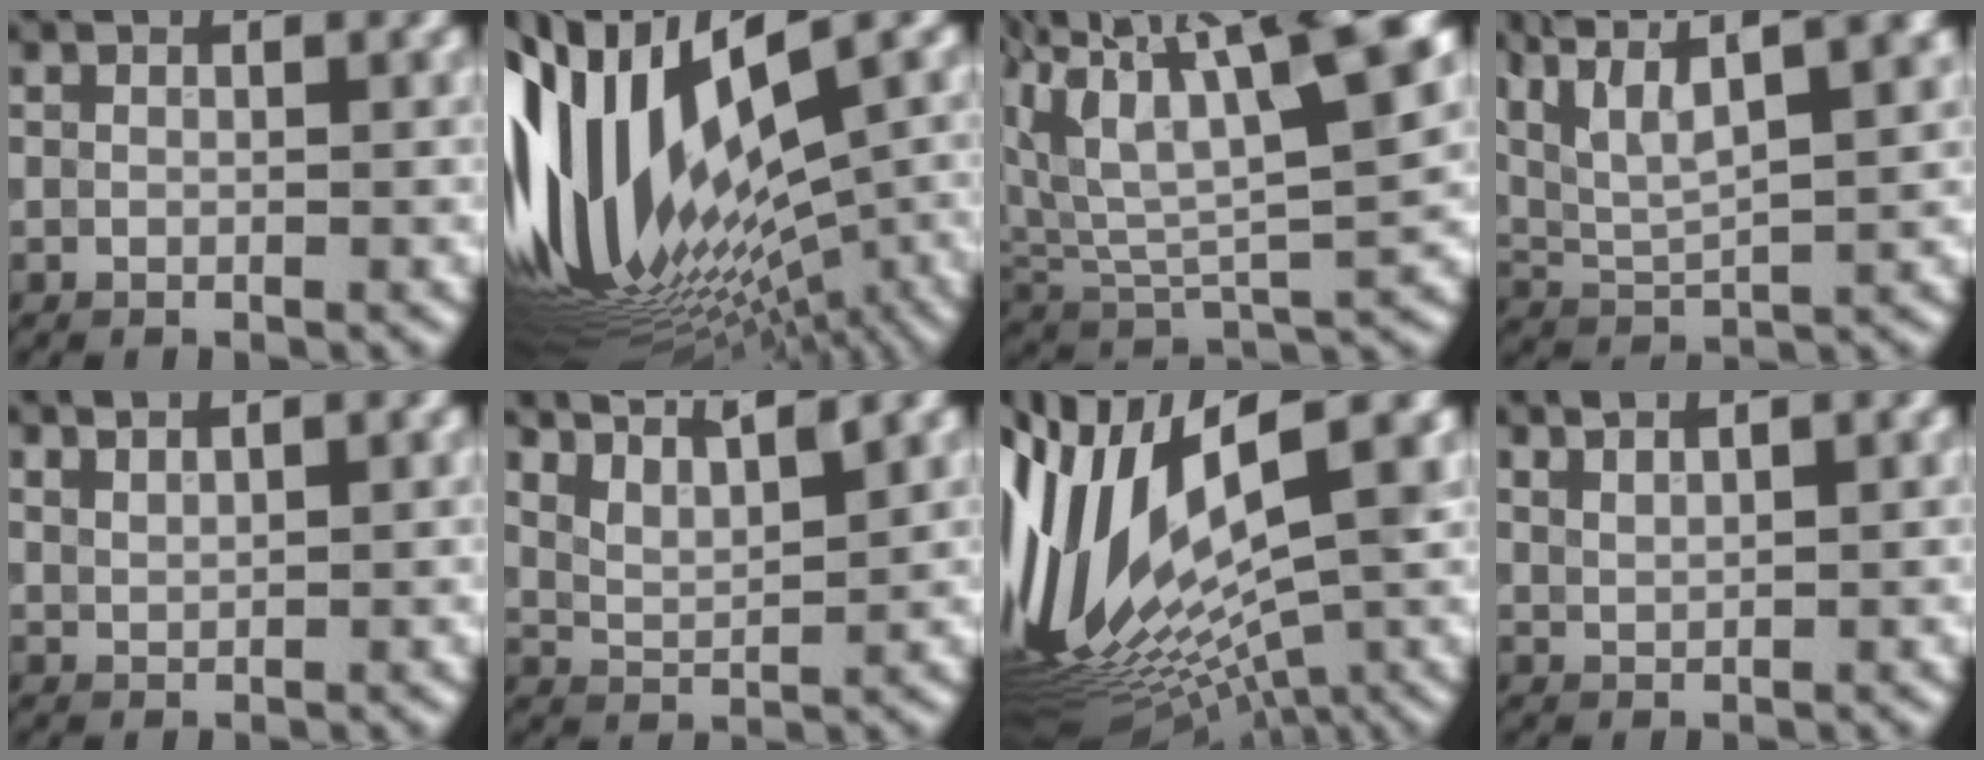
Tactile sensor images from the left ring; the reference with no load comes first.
{"total": 16.2, "force": [0.3, 7.2, 14.6], "torque": [-0.290, 0.000, 0.020]}
{"total": 12.7, "force": [6.7, 4.5, 9.7], "torque": [-0.175, 0.008, 0.124]}
{"total": 10.9, "force": [7.0, 3.6, 7.5], "torque": [-0.153, 0.035, 0.095]}
{"total": 2.1, "force": [1.8, 0.6, 0.9], "torque": [-0.004, 0.003, 0.025]}
{"total": 6.0, "force": [4.9, 1.7, 3.0], "torque": [-0.047, 0.026, 0.060]}
{"total": 16.6, "force": [2.4, 6.5, 15.1], "torque": [-0.309, 0.002, 0.059]}
{"total": 2.6, "force": [2.2, 0.7, 1.1], "torque": [-0.003, 0.007, 0.023]}